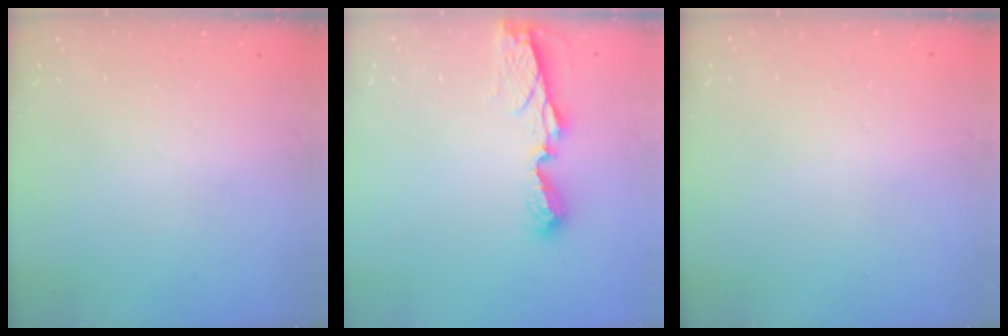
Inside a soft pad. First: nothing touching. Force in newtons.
{"total": 7.1, "press": 7.1, "slide": 0.2}
{"total": 1.0, "press": 0.8, "slide": 0.6}